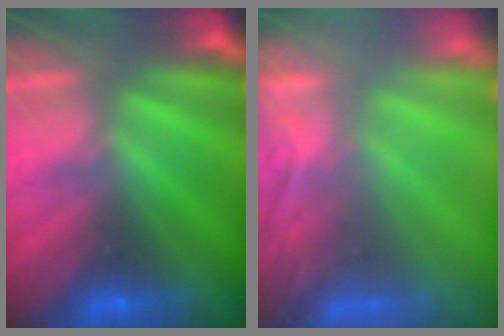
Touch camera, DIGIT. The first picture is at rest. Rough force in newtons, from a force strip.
{"total": 7.0}